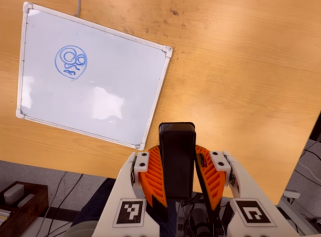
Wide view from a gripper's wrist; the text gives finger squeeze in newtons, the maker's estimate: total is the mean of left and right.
{"total": 9.5, "left": 7.5, "right": 11.4}